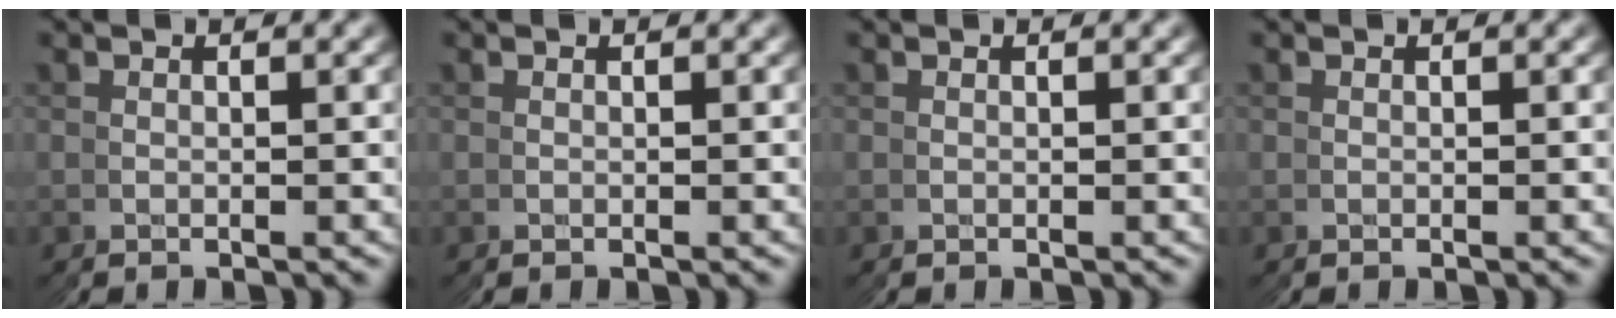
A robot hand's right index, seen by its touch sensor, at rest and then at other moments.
{"total": 0.0}
{"total": 0.0}
{"total": 0.0}